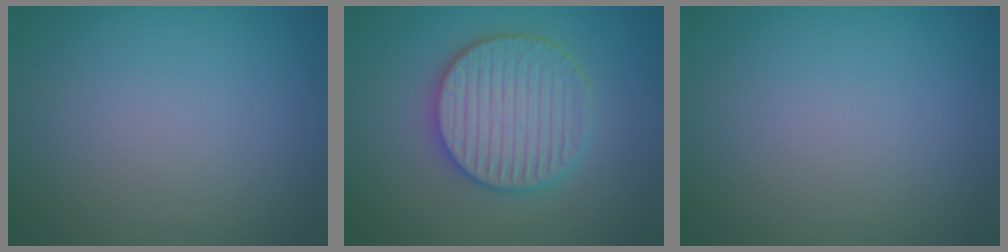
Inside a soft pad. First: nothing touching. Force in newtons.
{"total": 5.7, "press": 5.6, "slide": 1.1}
{"total": 0.0}